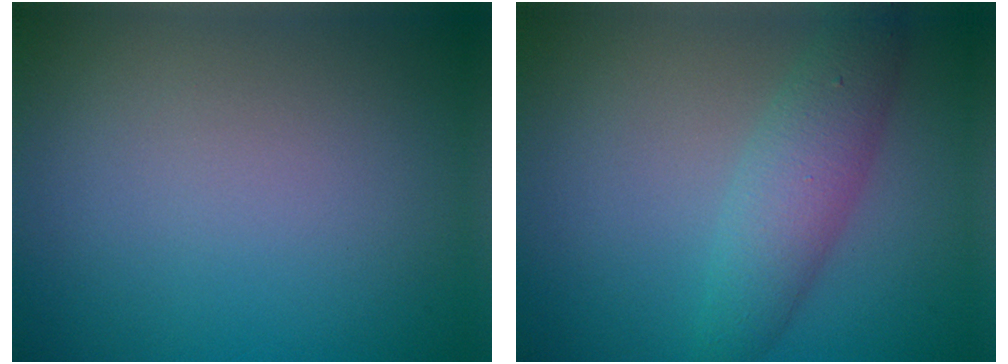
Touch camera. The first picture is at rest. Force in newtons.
{"total": 4.1, "press": 4.1, "slide": 0.0}